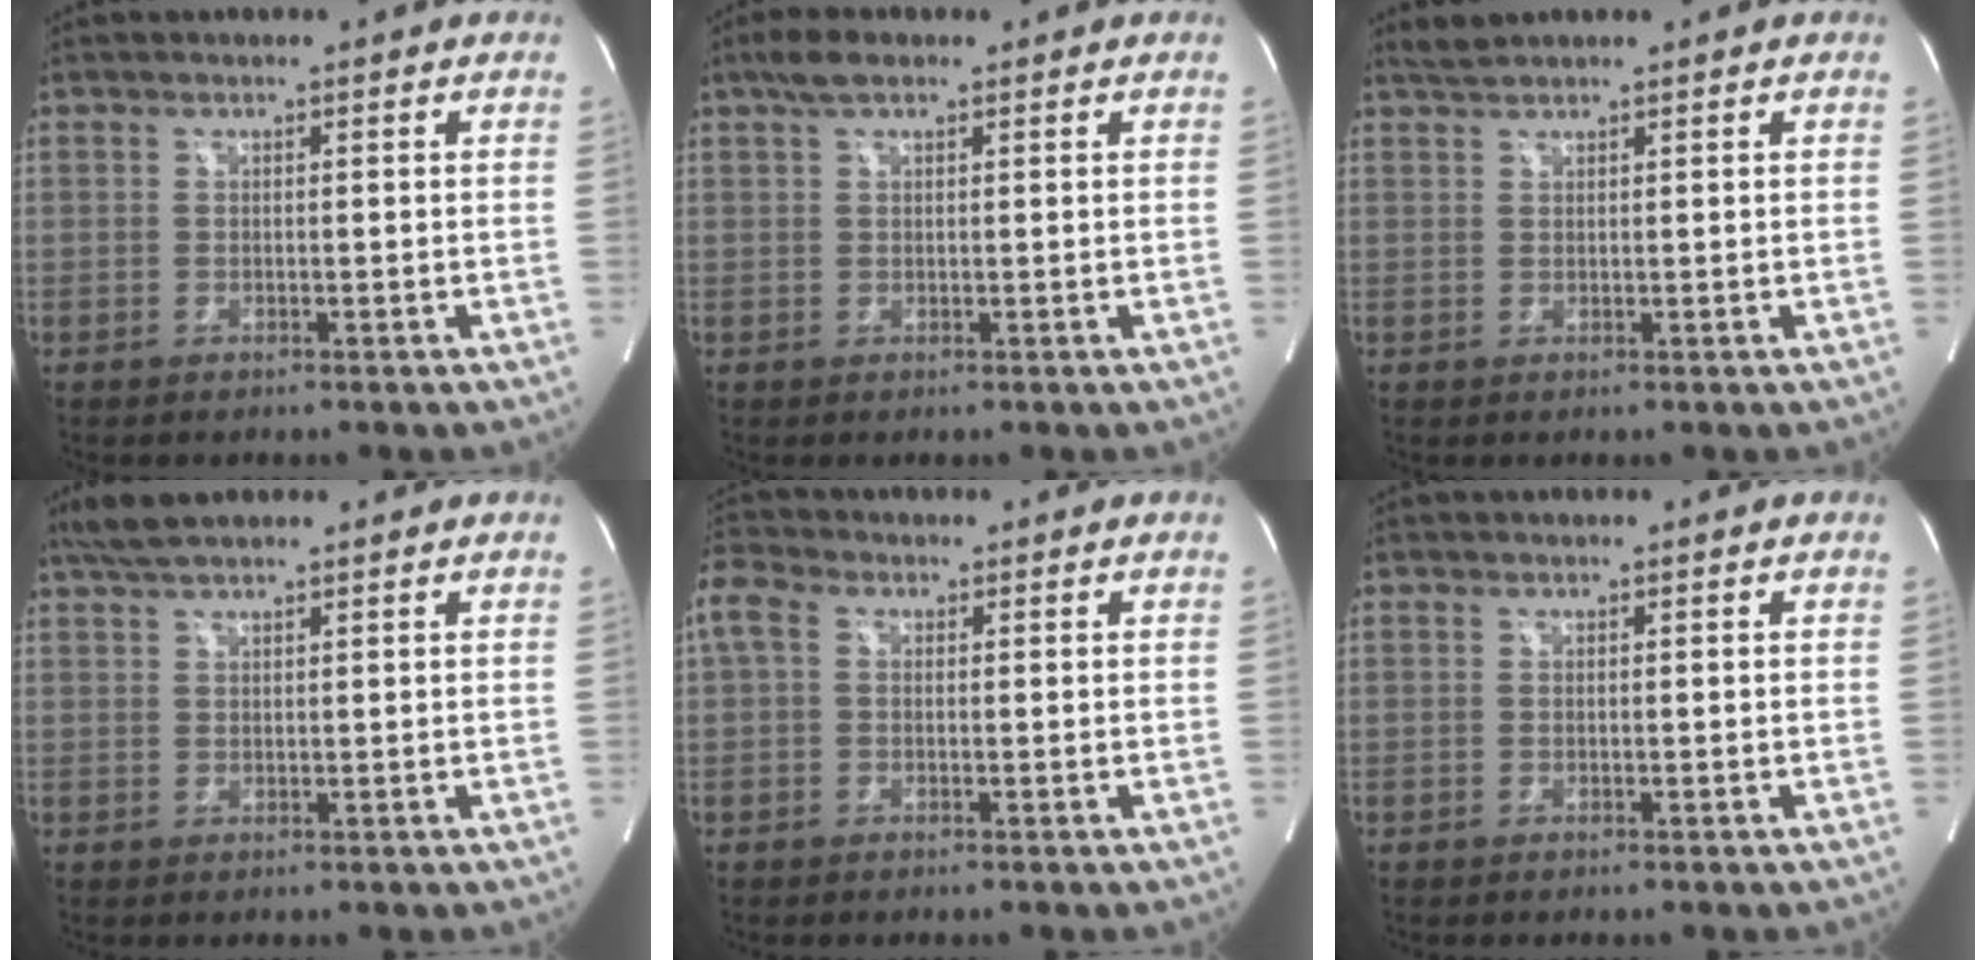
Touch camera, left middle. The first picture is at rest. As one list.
[{"total": 3.2, "force": [2.2, 1.1, 2.1], "torque": [-0.051, 0.017, 0.042]}, {"total": 1.5, "force": [1.5, -0.2, 0.2], "torque": [-0.010, 0.010, 0.036]}, {"total": 4.3, "force": [3.6, 0.6, 2.3], "torque": [-0.051, 0.021, 0.070]}, {"total": 5.1, "force": [1.4, 3.6, 3.4], "torque": [-0.096, 0.028, 0.024]}, {"total": 0.0}]